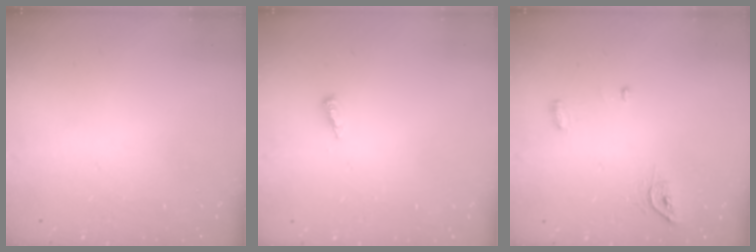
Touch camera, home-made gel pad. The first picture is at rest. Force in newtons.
{"total": 3.1, "press": 3.1, "slide": 0.3}
{"total": 5.2, "press": 5.2, "slide": 0.1}